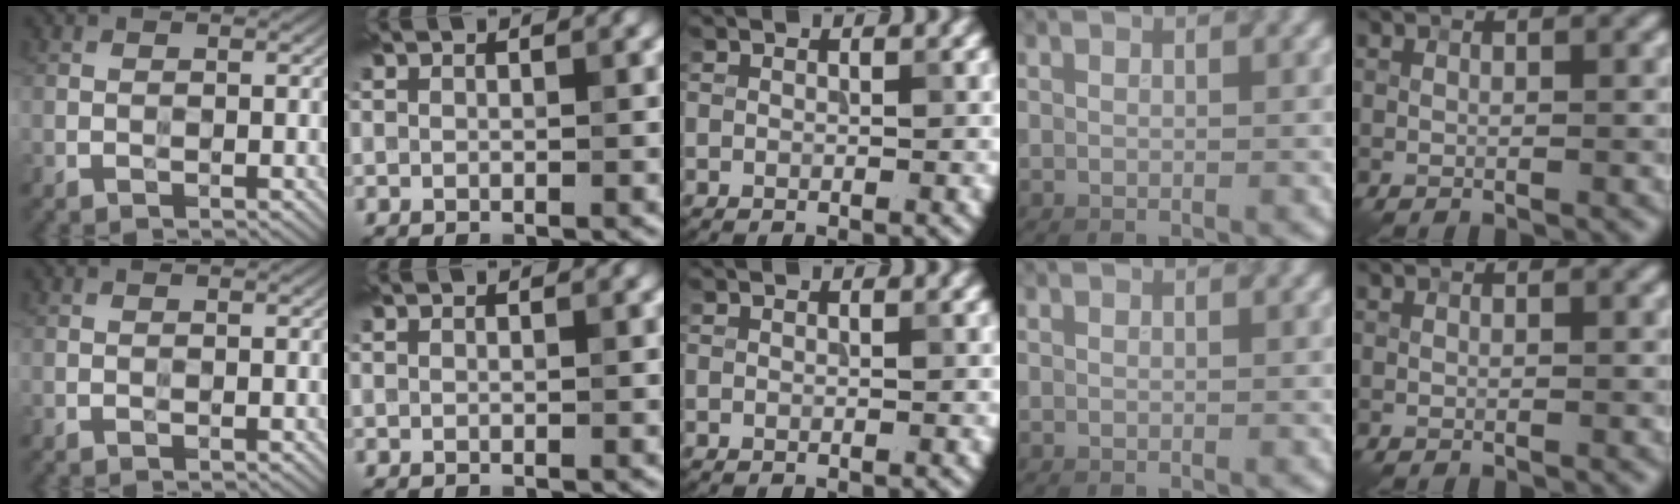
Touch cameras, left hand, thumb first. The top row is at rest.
{}